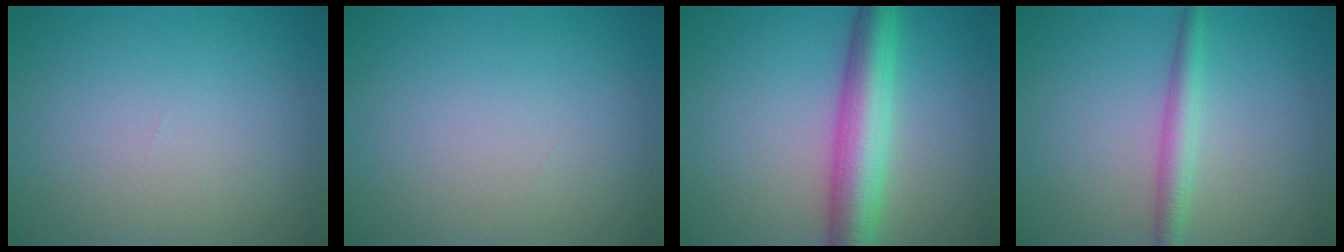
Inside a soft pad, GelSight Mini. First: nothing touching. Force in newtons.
{"total": 0.0}
{"total": 6.4, "press": 6.4, "slide": 0.3}
{"total": 2.3, "press": 2.3, "slide": 0.0}